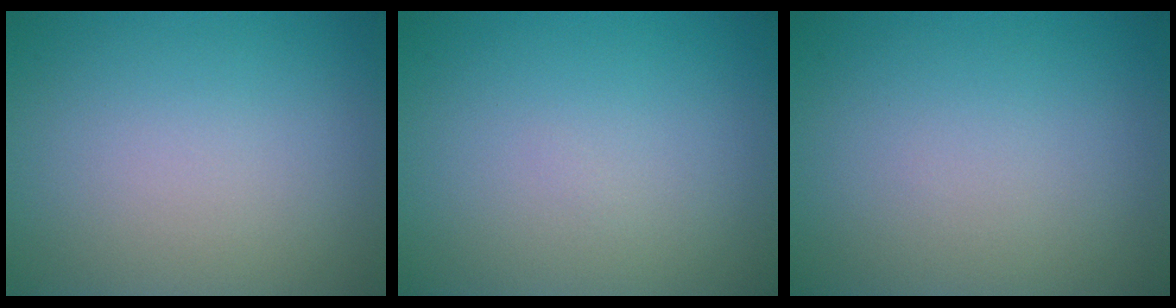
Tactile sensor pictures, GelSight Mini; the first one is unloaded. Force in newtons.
{"total": 0.0}
{"total": 0.0}